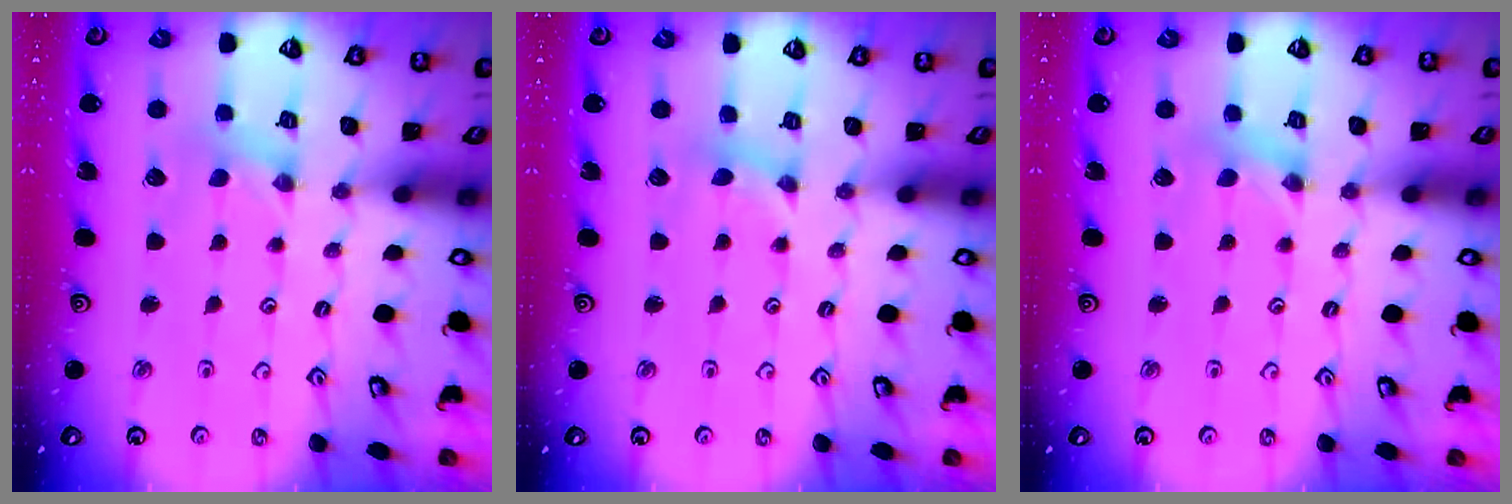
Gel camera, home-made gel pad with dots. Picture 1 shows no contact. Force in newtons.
{"total": 2.9, "press": 2.8, "slide": 0.4}
{"total": 1.6, "press": 1.6, "slide": 0.3}